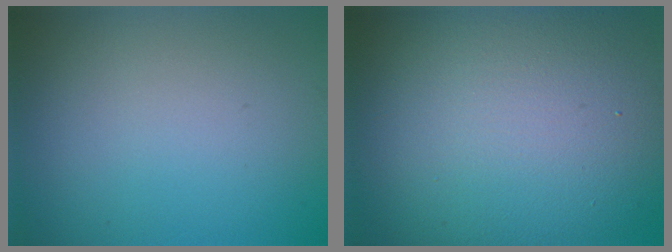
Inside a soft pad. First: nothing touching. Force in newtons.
{"total": 16.5, "press": 16.5, "slide": 0.9}